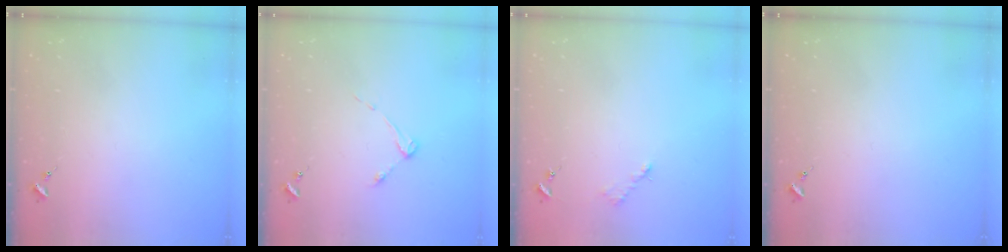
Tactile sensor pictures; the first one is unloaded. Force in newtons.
{"total": 3.7, "press": 3.7, "slide": 0.5}
{"total": 2.6, "press": 2.6, "slide": 0.4}
{"total": 0.0}